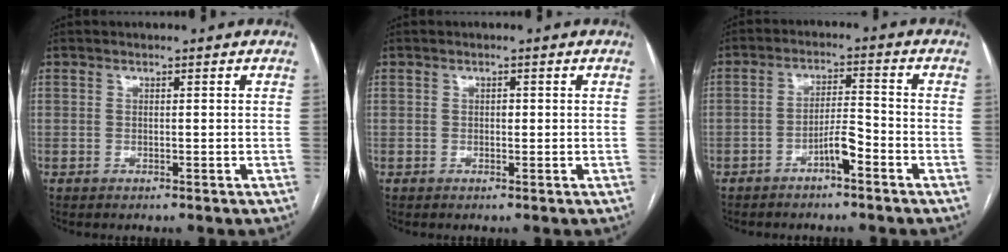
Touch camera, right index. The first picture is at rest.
{"total": 0.7, "force": [0.0, 0.5, 0.5], "torque": [-0.007, 0.002, -0.002]}
{"total": 4.4, "force": [-2.7, 0.6, 3.4], "torque": [-0.060, 0.010, -0.048]}